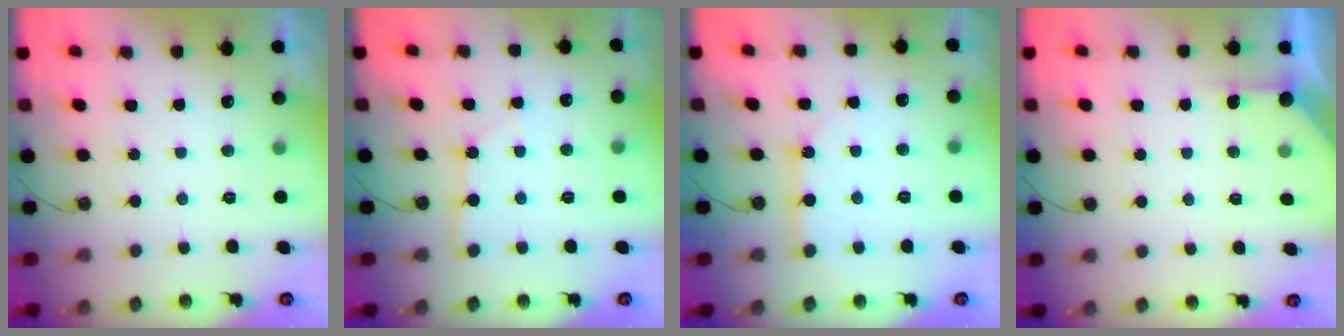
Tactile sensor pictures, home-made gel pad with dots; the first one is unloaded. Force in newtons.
{"total": 1.3, "press": 1.3, "slide": 0.1}
{"total": 7.7, "press": 7.7, "slide": 0.8}
{"total": 2.3, "press": 2.3, "slide": 0.2}